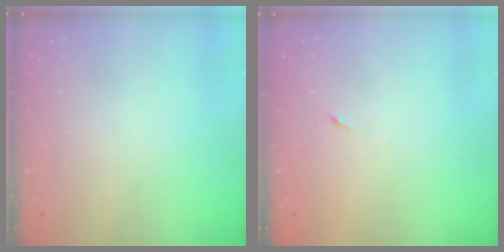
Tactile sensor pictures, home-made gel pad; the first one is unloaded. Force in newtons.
{"total": 6.2, "press": 6.1, "slide": 0.7}